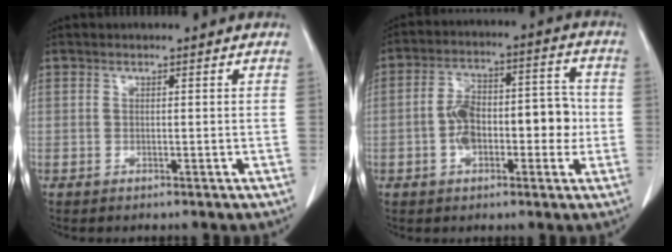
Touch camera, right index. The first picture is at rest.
{"total": 10.8, "force": [-1.7, 5.3, 9.3], "torque": [-0.151, 0.045, -0.026]}